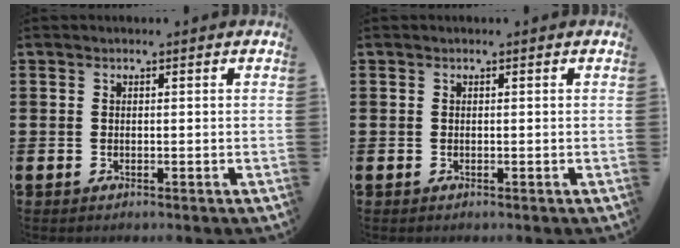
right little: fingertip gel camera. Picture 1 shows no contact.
{"total": 0.0}